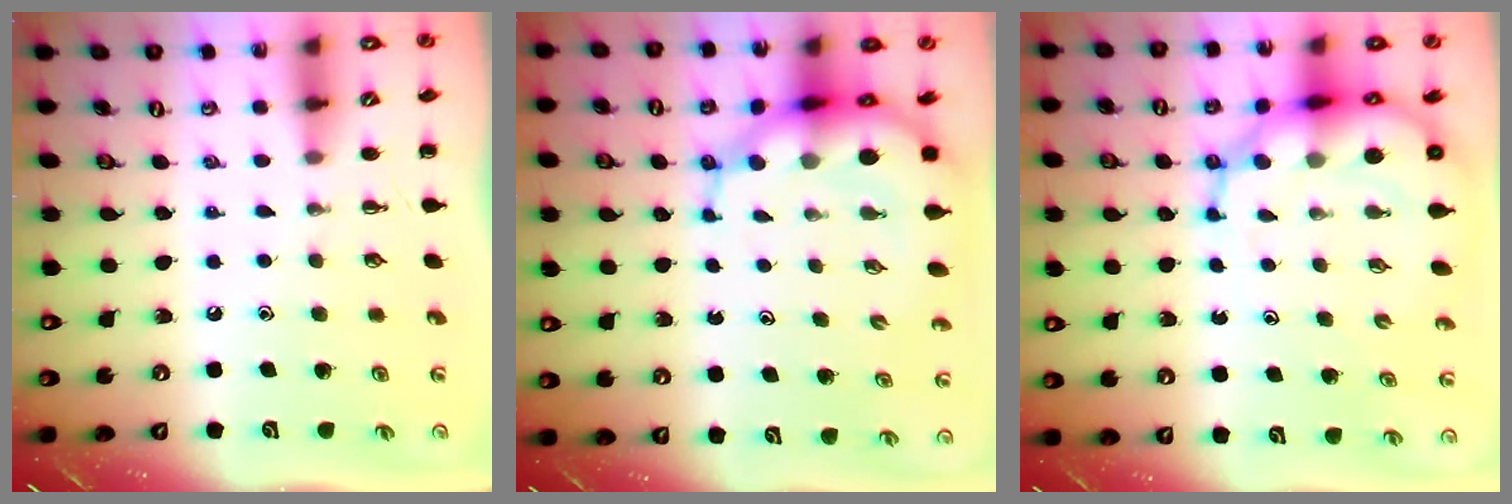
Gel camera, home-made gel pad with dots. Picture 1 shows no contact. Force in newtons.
{"total": 10.1, "press": 9.7, "slide": 2.9}
{"total": 11.6, "press": 11.2, "slide": 3.2}